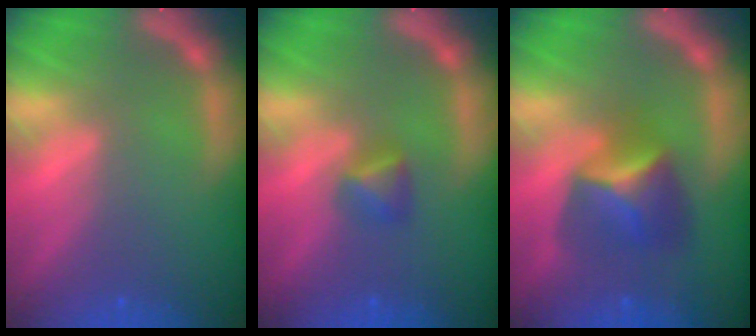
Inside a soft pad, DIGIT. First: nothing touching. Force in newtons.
{"total": 1.9}
{"total": 4.9}